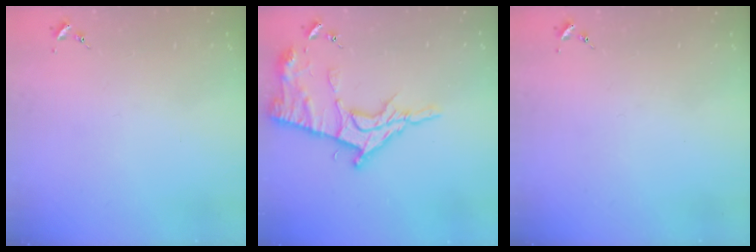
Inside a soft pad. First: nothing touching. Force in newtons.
{"total": 14.2, "press": 14.2, "slide": 1.1}
{"total": 0.0}